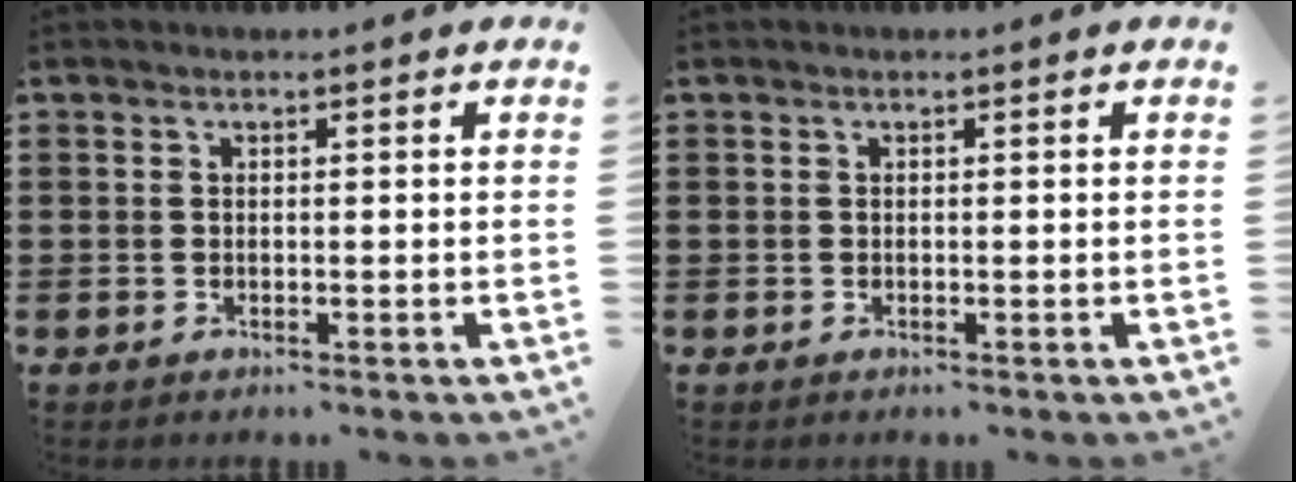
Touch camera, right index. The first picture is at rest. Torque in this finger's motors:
{"motor_torque": [-0.02, 0.03, 0.00, 0.00]}